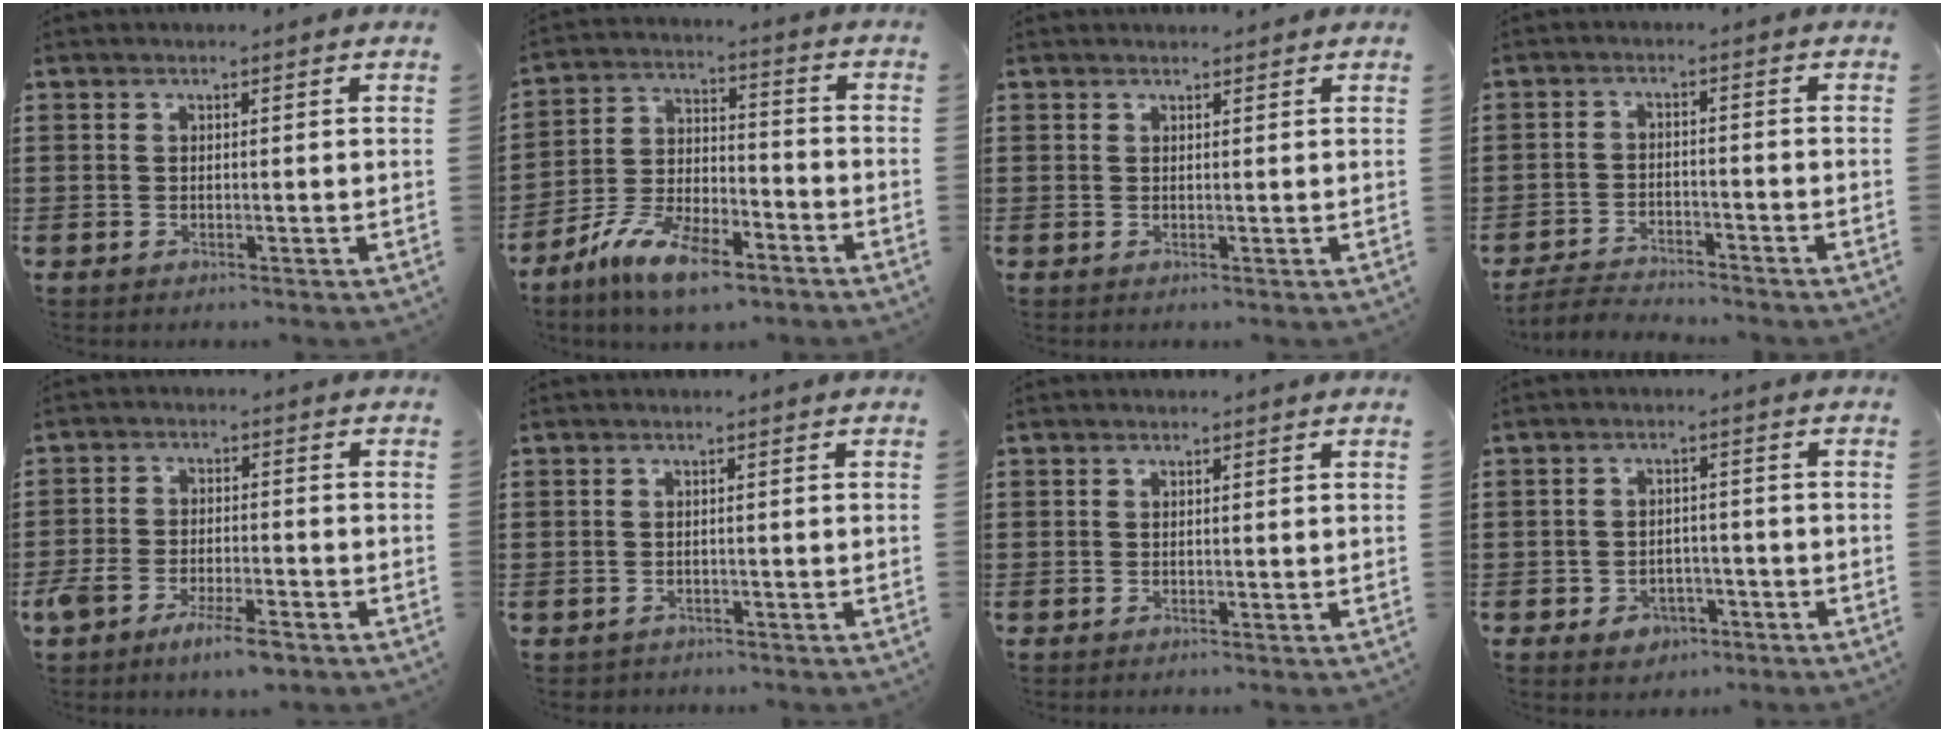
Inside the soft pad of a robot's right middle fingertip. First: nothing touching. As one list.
[{"total": 10.7, "force": [-8.1, 3.3, 6.2], "torque": [-0.135, 0.019, -0.159]}, {"total": 0.7, "force": [0.7, 0.2, 0.0], "torque": [0.006, -0.003, 0.012]}, {"total": 3.4, "force": [-3.3, 0.5, 0.2], "torque": [-0.015, 0.003, -0.075]}, {"total": 5.8, "force": [-4.1, 1.7, 3.7], "torque": [-0.086, -0.001, -0.081]}, {"total": 0.9, "force": [-0.7, 0.5, -0.2], "torque": [0.000, 0.005, -0.018]}, {"total": 0.0}, {"total": 3.1, "force": [-2.2, 2.0, 0.7], "torque": [-0.020, 0.004, -0.047]}]